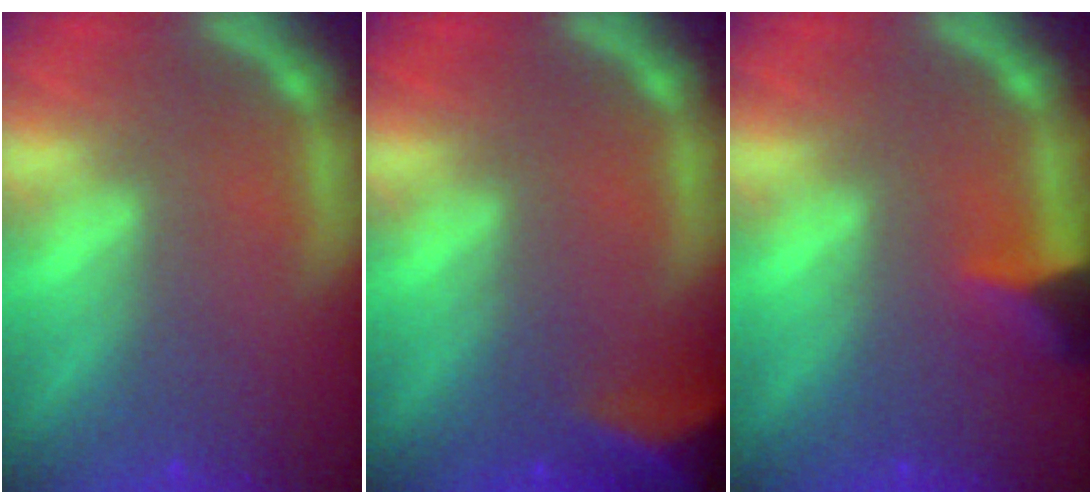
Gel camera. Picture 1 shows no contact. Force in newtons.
{"total": 6.0}
{"total": 2.9}